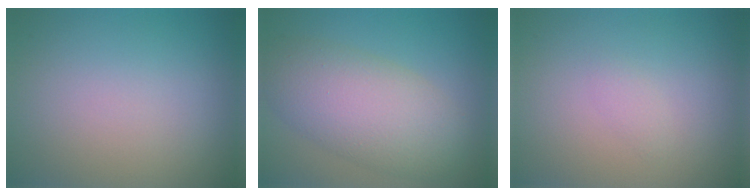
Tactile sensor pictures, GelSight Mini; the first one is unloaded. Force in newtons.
{"total": 7.3, "press": 7.3, "slide": 0.4}
{"total": 0.8, "press": 0.8, "slide": 0.0}